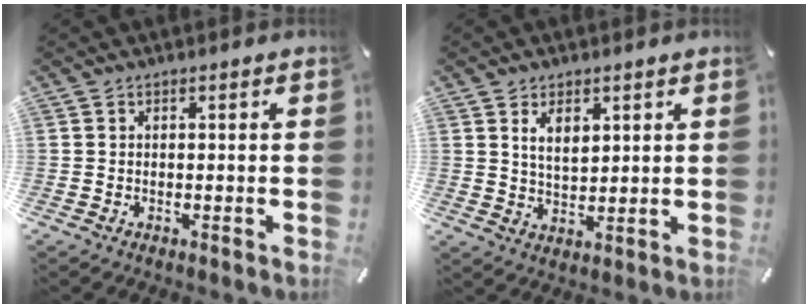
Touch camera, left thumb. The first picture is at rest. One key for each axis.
{"total": 5.2, "fx": 2.6, "fy": 3.0, "fz": 3.4, "tx": -0.059, "ty": -0.004, "tz": 0.044}